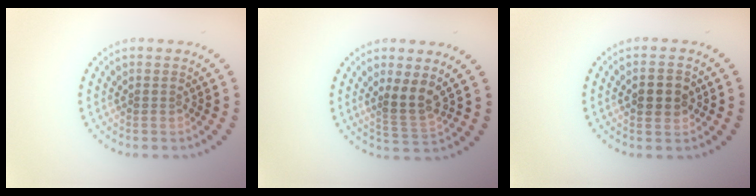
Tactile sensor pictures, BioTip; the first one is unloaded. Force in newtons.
{"total": 2.7, "press": 2.3, "slide": 1.5}
{"total": 2.7, "press": 2.7, "slide": 0.2}